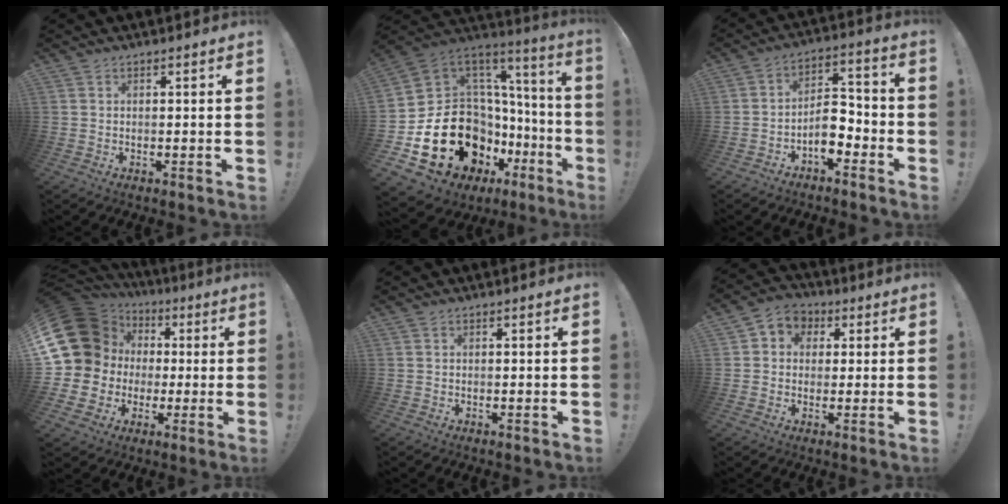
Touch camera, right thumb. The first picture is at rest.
{"total": 22.7, "force": [-9.6, 13.5, 15.6], "torque": [-0.283, 0.019, -0.110]}
{"total": 8.9, "force": [-4.7, 4.8, 5.8], "torque": [-0.096, 0.024, -0.083]}
{"total": 19.4, "force": [4.2, 16.5, 9.3], "torque": [-0.181, -0.016, 0.117]}
{"total": 0.0}
{"total": 5.7, "force": [0.1, 5.4, 1.8], "torque": [-0.017, 0.004, 0.005]}